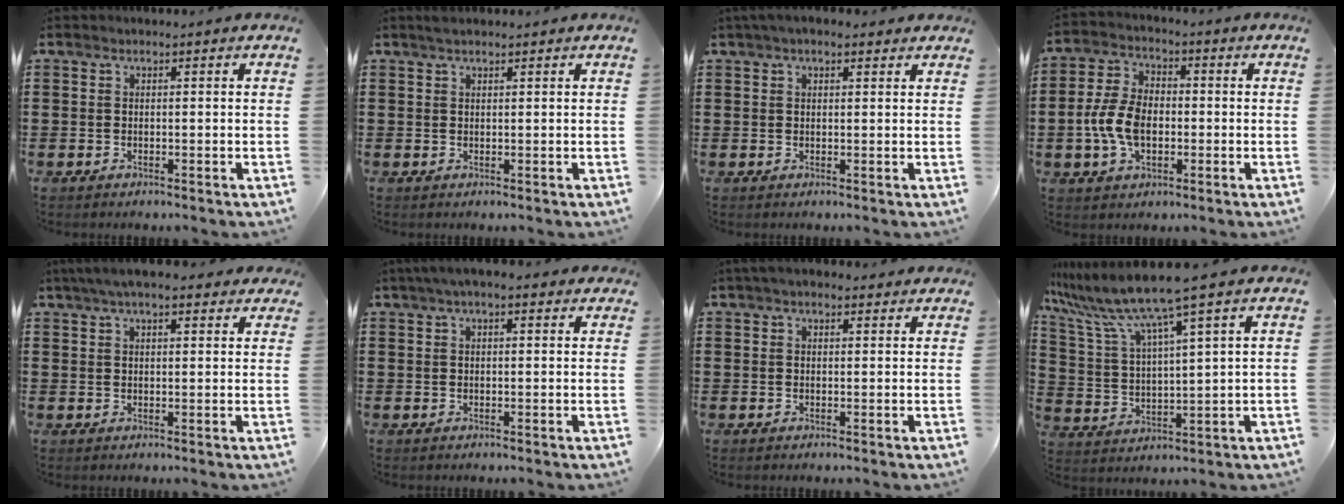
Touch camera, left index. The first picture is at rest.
{"total": 1.3, "force": [1.1, 0.2, 0.6], "torque": [-0.013, 0.002, 0.020]}
{"total": 2.5, "force": [1.7, 1.0, 1.5], "torque": [-0.034, 0.008, 0.031]}
{"total": 7.9, "force": [-1.5, 5.0, 5.9], "torque": [-0.148, 0.003, -0.036]}
{"total": 5.1, "force": [3.9, 1.2, 3.0], "torque": [-0.068, 0.003, 0.071]}
{"total": 3.5, "force": [2.2, 1.1, 2.5], "torque": [-0.052, 0.009, 0.039]}
{"total": 2.6, "force": [2.1, 1.0, 1.2], "torque": [-0.028, 0.005, 0.040]}
{"total": 8.8, "force": [7.1, -0.5, 5.2], "torque": [-0.131, -0.041, 0.116]}